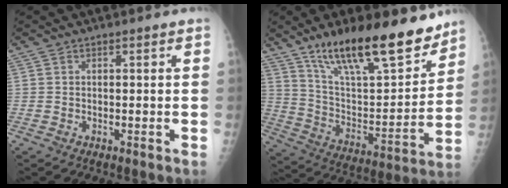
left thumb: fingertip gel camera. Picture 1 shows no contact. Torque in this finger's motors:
{"motor_torque": [1.26, 1.19, 1.48, -1.29, 0.43]}